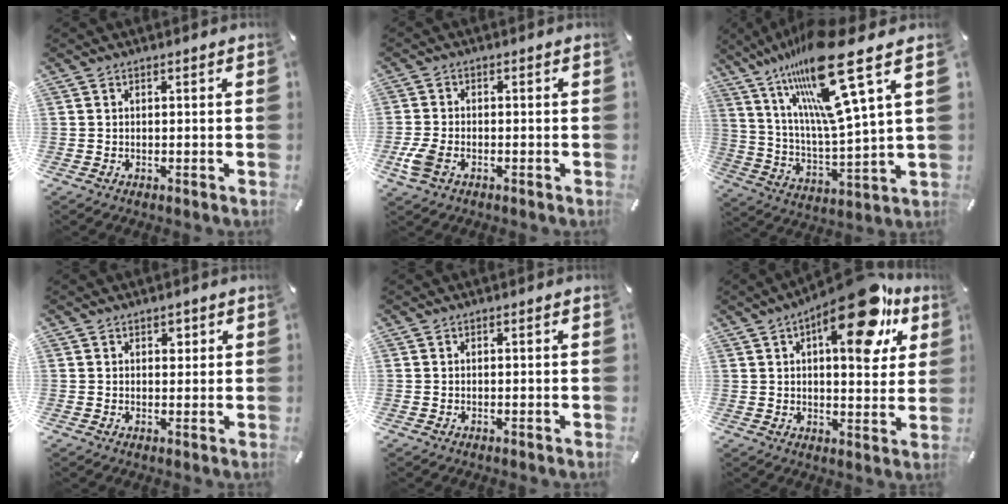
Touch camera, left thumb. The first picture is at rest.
{"total": 4.9, "force": [-2.1, 2.8, 3.5], "torque": [-0.095, -0.005, -0.045]}
{"total": 22.2, "force": [14.7, 3.9, 16.2], "torque": [-0.315, -0.092, 0.230]}
{"total": 1.8, "force": [0.9, 1.4, 0.6], "torque": [0.011, -0.007, 0.010]}
{"total": 0.0}
{"total": 20.3, "force": [11.2, 8.3, 14.7], "torque": [-0.198, -0.061, 0.173]}